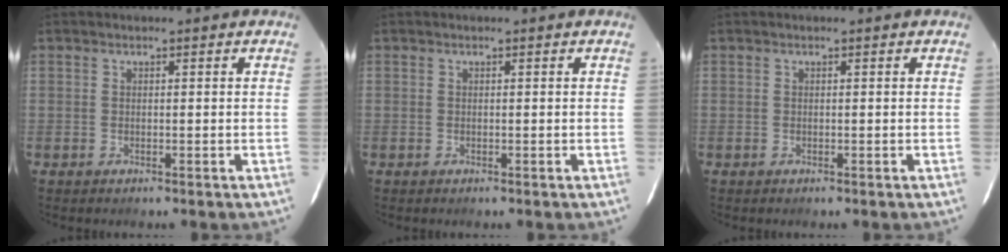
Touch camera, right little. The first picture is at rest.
{"total": 0.0}
{"total": 0.0}